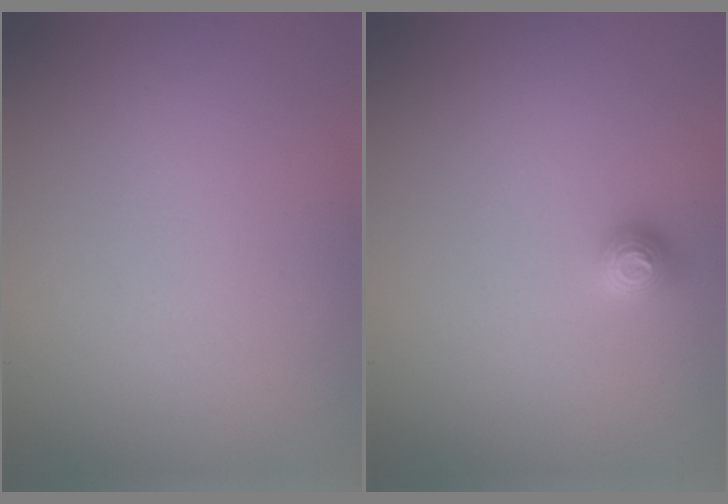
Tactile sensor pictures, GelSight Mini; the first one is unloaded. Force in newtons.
{"total": 1.1, "press": 1.1, "slide": 0.2}